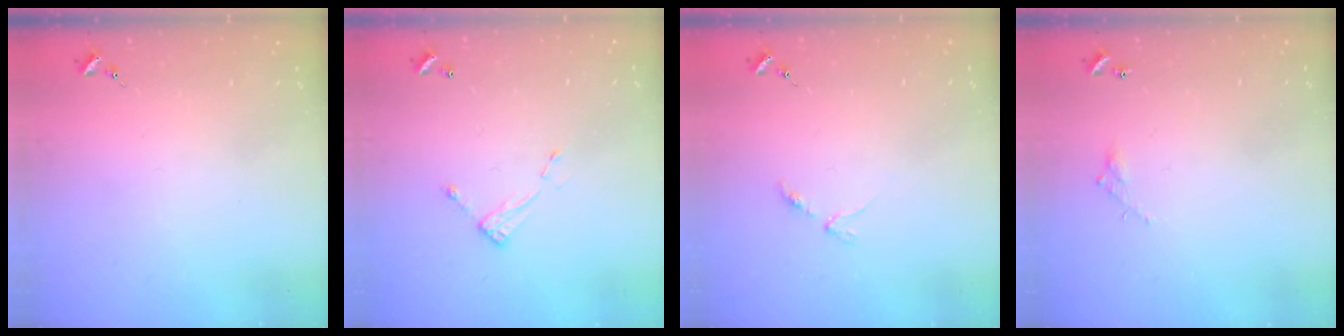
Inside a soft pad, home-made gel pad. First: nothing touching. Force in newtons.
{"total": 5.0, "press": 4.9, "slide": 0.2}
{"total": 2.8, "press": 2.8, "slide": 0.5}
{"total": 3.8, "press": 3.8, "slide": 0.2}